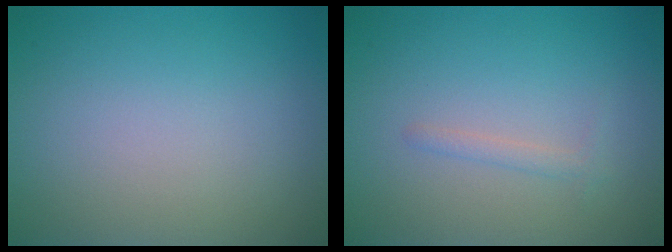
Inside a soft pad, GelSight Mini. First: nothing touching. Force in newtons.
{"total": 1.0, "press": 1.0, "slide": 0.0}